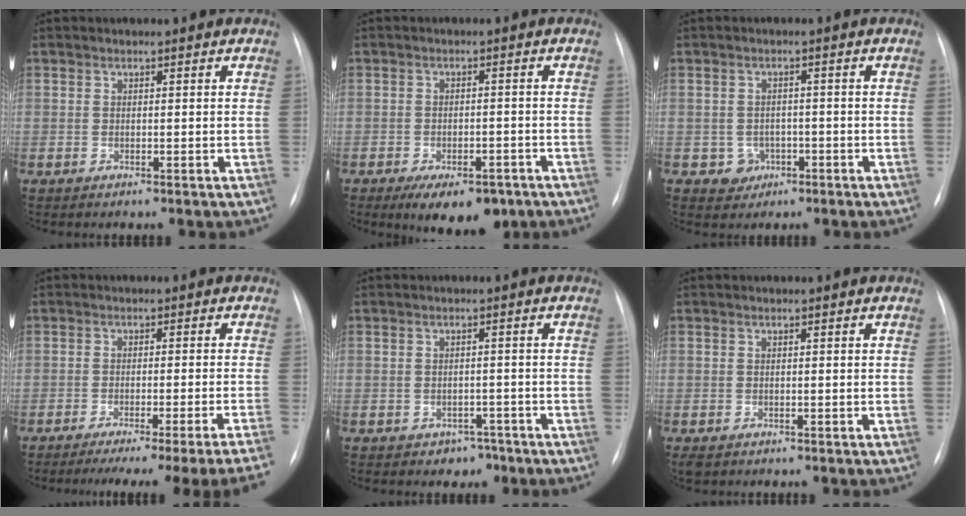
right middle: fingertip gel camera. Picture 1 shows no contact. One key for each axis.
{"total": 8.9, "fx": -6.0, "fy": 4.2, "fz": 5.2, "tx": -0.064, "ty": 0.000, "tz": -0.083}
{"total": 3.0, "fx": -1.1, "fy": 2.7, "fz": 0.5, "tx": 0.002, "ty": 0.009, "tz": -0.010}
{"total": 17.7, "fx": -15.4, "fy": -2.2, "fz": 8.6, "tx": -0.063, "ty": -0.030, "tz": -0.198}
{"total": 2.7, "fx": -1.7, "fy": 2.0, "fz": 0.4, "tx": -0.002, "ty": 0.013, "tz": -0.016}
{"total": 1.4, "fx": -0.9, "fy": 0.8, "fz": 0.7, "tx": -0.012, "ty": -0.002, "tz": -0.008}